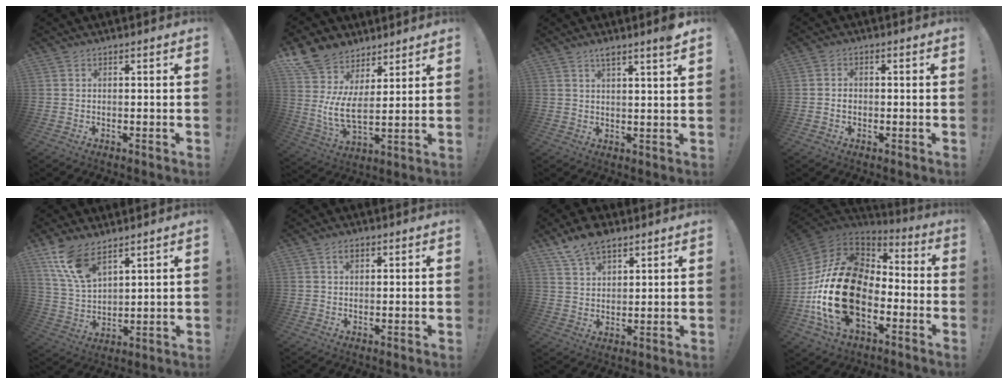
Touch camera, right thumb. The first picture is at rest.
{"total": 12.8, "force": [6.3, 7.1, 8.6], "torque": [-0.178, -0.048, 0.120]}
{"total": 4.6, "force": [3.2, -0.1, 3.2], "torque": [-0.049, -0.018, 0.051]}
{"total": 2.0, "force": [-0.5, 1.6, 1.0], "torque": [-0.010, 0.004, -0.011]}
{"total": 12.2, "force": [8.6, 5.3, 6.8], "torque": [-0.131, -0.041, 0.166]}
{"total": 2.3, "force": [1.1, 1.4, 1.4], "torque": [-0.019, 0.001, 0.018]}
{"total": 8.9, "force": [6.8, 4.3, 3.8], "torque": [-0.063, -0.036, 0.130]}
{"total": 27.4, "force": [-5.2, 17.0, 20.9], "torque": [-0.417, 0.026, -0.074]}